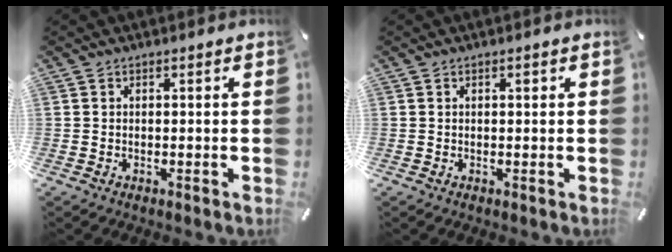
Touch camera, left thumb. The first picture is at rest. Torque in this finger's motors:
{"motor_torque": [0.18, 0.48, 0.06, -0.11, 0.09]}